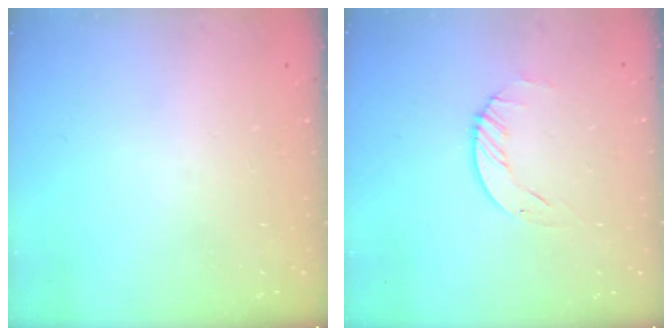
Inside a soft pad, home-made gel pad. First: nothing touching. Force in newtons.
{"total": 2.3, "press": 2.3, "slide": 0.3}